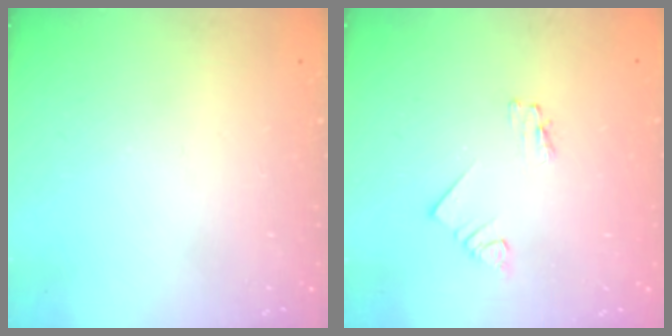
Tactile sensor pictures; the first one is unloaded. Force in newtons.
{"total": 1.7, "press": 1.7, "slide": 0.3}